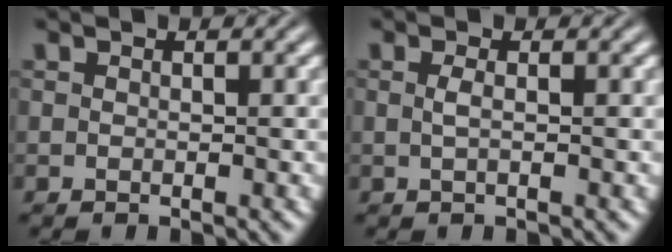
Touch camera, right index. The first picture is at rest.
{"total": 1.3, "force": [-0.3, -1.1, 0.6], "torque": [-0.011, -0.006, 0.001]}